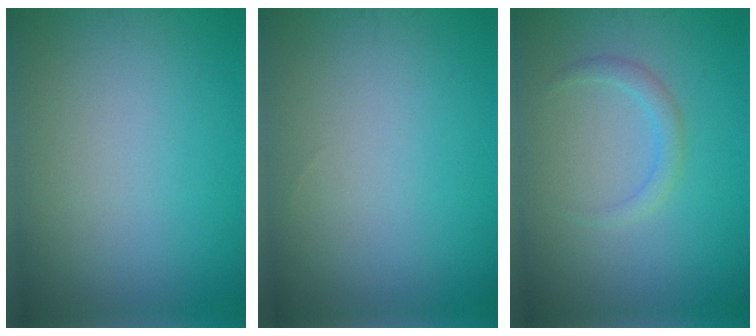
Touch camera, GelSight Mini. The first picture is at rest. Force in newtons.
{"total": 0.0}
{"total": 1.5, "press": 1.5, "slide": 0.1}